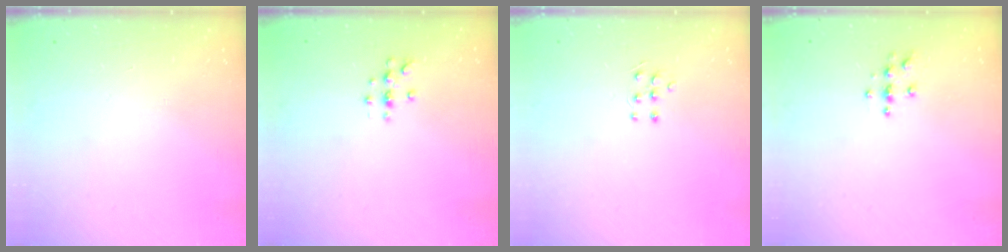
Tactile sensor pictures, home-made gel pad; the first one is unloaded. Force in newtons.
{"total": 4.2, "press": 4.2, "slide": 0.5}
{"total": 4.8, "press": 4.7, "slide": 0.8}
{"total": 3.8, "press": 3.8, "slide": 0.5}